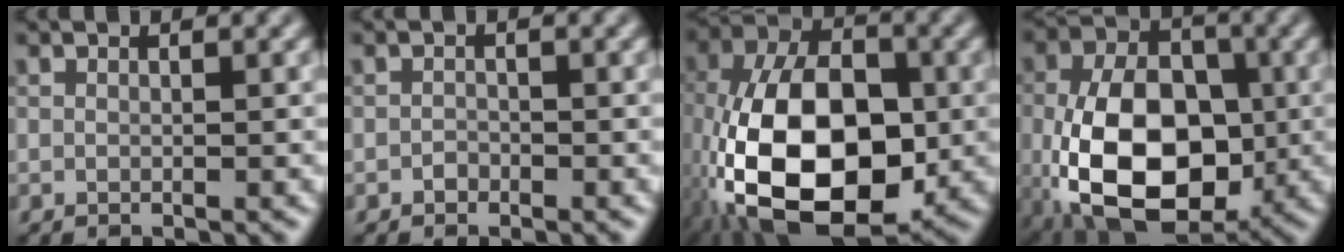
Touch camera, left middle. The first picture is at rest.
{"total": 0.7, "force": [-0.4, 0.5, 0.1], "torque": [0.001, -0.001, -0.008]}
{"total": 15.3, "force": [-3.8, 8.8, 11.9], "torque": [-0.224, -0.011, -0.074]}
{"total": 12.8, "force": [-2.9, 8.0, 9.7], "torque": [-0.180, -0.012, -0.054]}